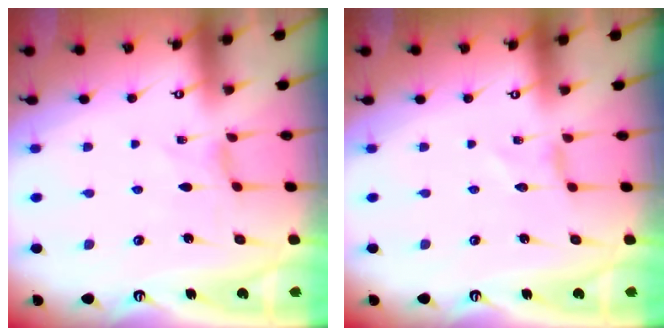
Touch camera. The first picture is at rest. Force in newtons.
{"total": 0.0}